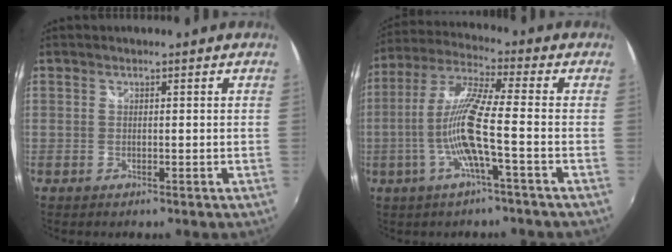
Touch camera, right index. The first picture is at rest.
{"total": 10.7, "force": [-3.2, -0.1, 10.2], "torque": [-0.204, 0.001, -0.056]}